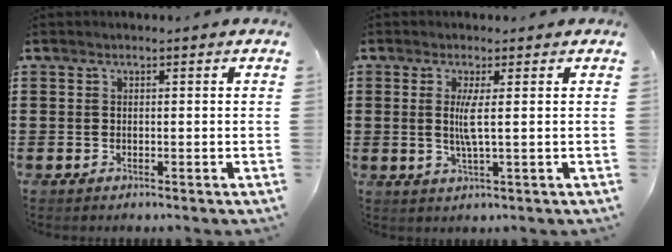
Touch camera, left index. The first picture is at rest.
{"total": 4.0, "force": [0.4, 0.0, 4.0], "torque": [-0.084, -0.009, 0.003]}